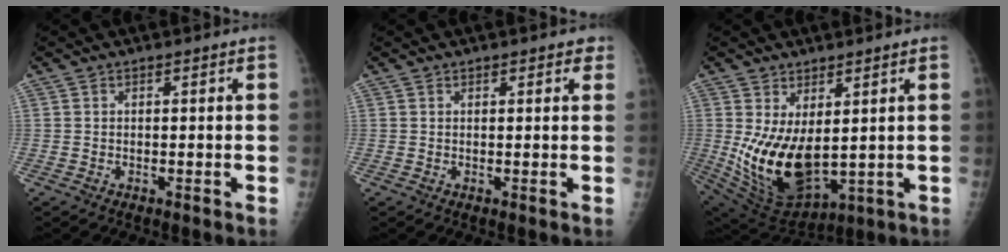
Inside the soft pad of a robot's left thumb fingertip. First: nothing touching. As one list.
[{"total": 1.8, "force": [1.2, 0.9, 0.9], "torque": [0.006, -0.003, 0.009]}, {"total": 13.9, "force": [1.3, 7.3, 11.7], "torque": [-0.202, -0.033, 0.055]}]